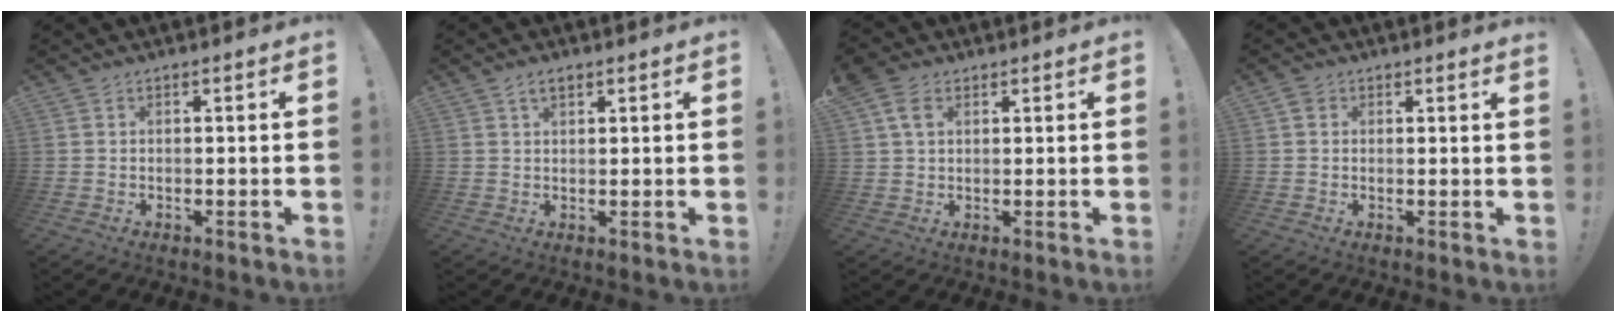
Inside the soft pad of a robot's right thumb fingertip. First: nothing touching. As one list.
[{"total": 2.6, "force": [1.5, 1.2, 1.7], "torque": [-0.028, -0.001, 0.025]}, {"total": 6.3, "force": [3.0, 4.1, 3.8], "torque": [-0.063, -0.002, 0.059]}, {"total": 1.6, "force": [1.3, 0.8, 0.4], "torque": [0.003, -0.005, 0.023]}]